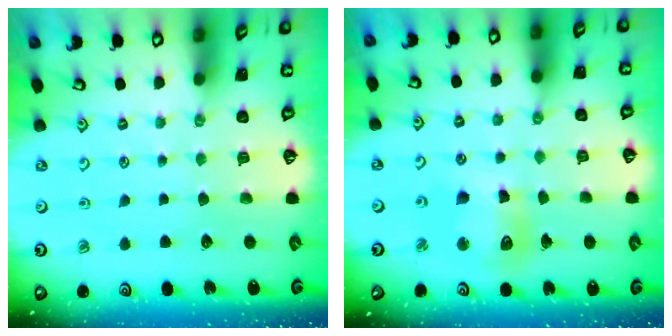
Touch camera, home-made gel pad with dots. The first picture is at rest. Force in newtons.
{"total": 10.9, "press": 10.6, "slide": 2.3}